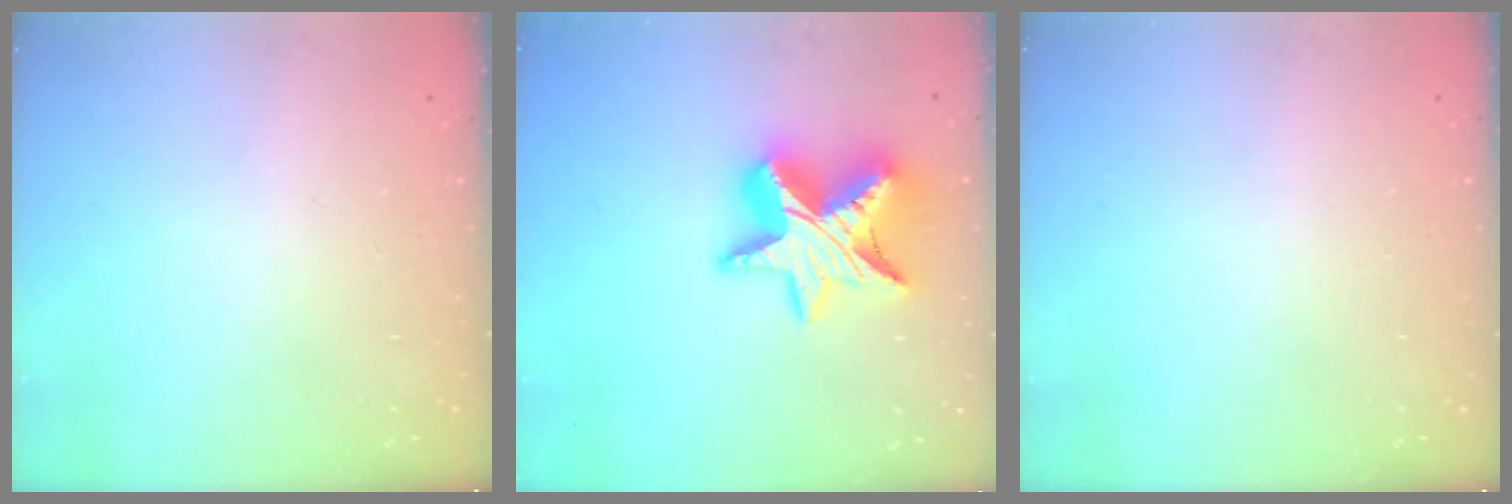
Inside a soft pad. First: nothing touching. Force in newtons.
{"total": 16.2, "press": 16.1, "slide": 1.7}
{"total": 0.0}